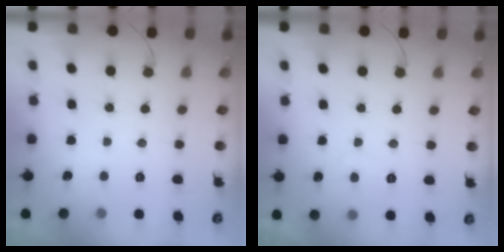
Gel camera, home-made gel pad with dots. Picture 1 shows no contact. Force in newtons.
{"total": 2.2, "press": 2.1, "slide": 0.8}